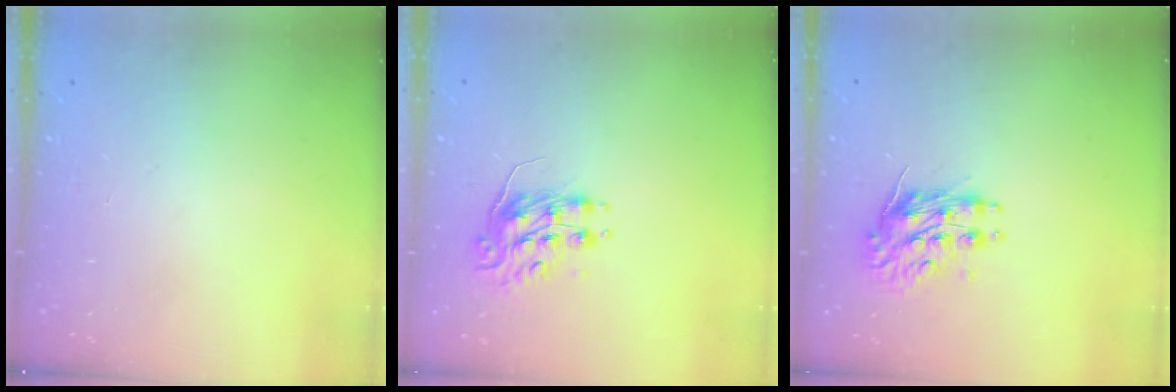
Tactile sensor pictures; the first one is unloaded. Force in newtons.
{"total": 8.2, "press": 8.2, "slide": 0.1}
{"total": 9.2, "press": 9.2, "slide": 0.2}